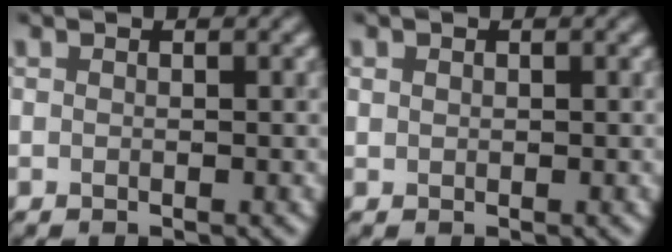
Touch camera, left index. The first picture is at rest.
{"total": 0.0}